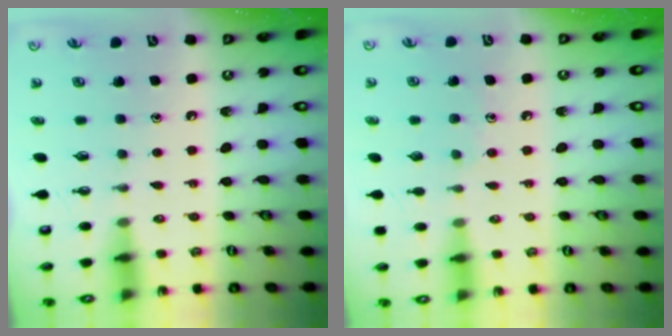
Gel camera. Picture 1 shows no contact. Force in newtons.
{"total": 6.6, "press": 6.6, "slide": 0.7}